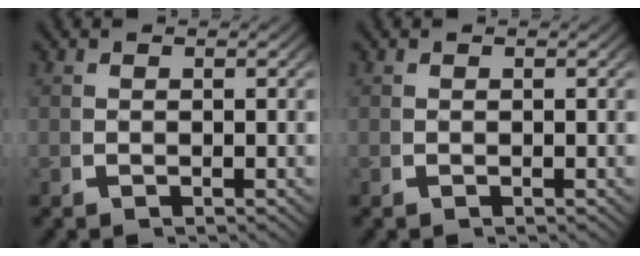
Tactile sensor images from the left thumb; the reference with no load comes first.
{"total": 0.0}